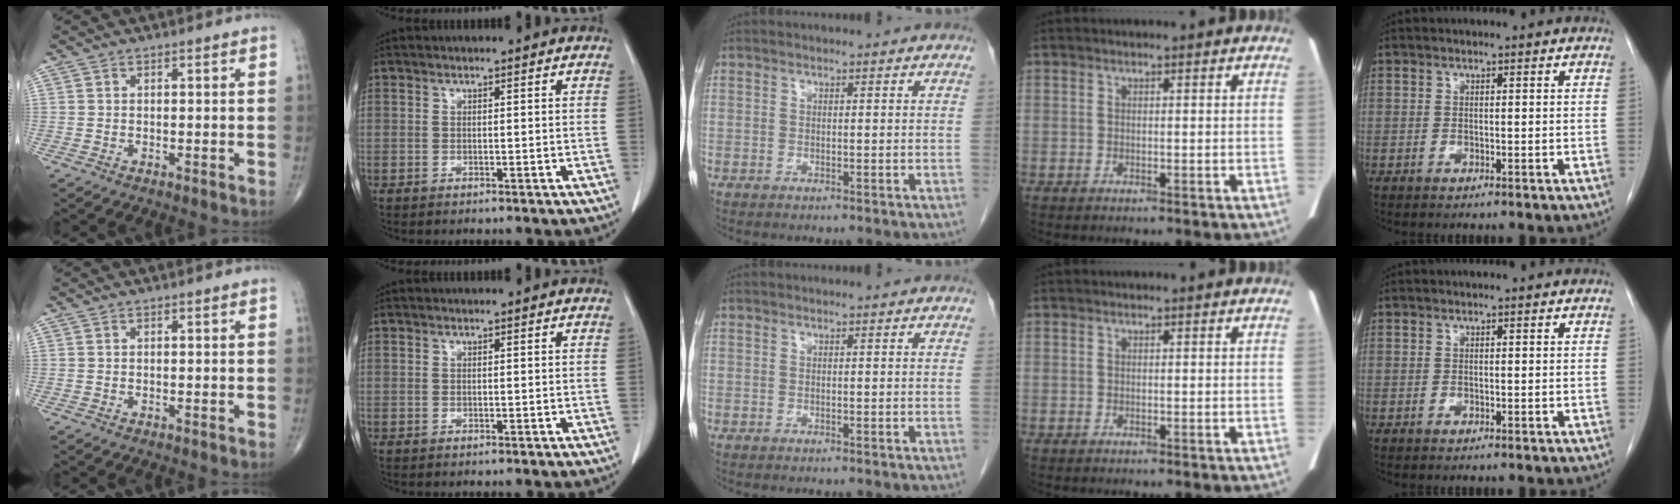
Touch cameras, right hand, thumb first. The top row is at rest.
{}